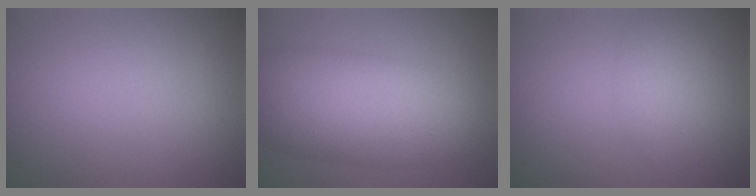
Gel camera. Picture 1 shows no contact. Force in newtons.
{"total": 8.7, "press": 8.7, "slide": 0.4}
{"total": 1.8, "press": 1.8, "slide": 0.0}